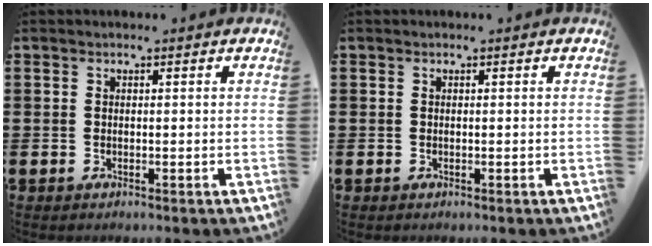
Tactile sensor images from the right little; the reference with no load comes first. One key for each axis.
{"total": 0.0}